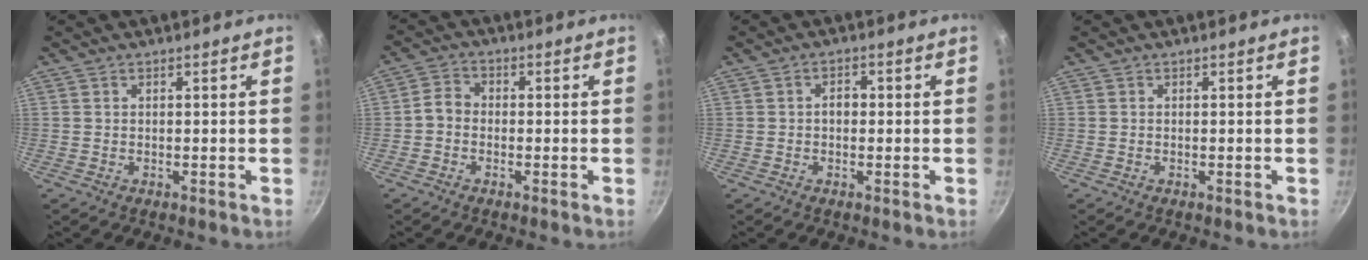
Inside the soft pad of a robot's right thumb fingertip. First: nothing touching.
{"total": 3.9, "force": [-0.9, 3.1, 2.3], "torque": [-0.034, 0.016, -0.026]}
{"total": 2.3, "force": [-0.1, 1.6, 1.6], "torque": [-0.015, 0.010, -0.005]}
{"total": 0.0}